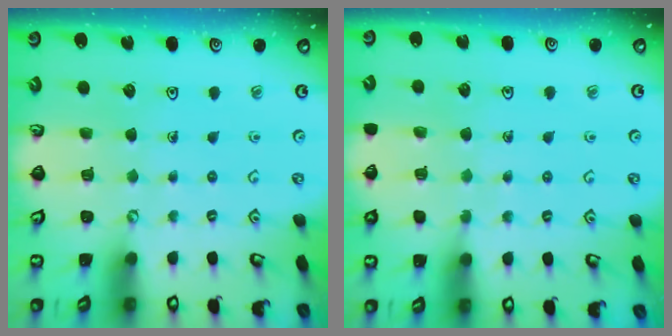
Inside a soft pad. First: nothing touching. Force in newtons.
{"total": 5.1, "press": 4.9, "slide": 1.4}